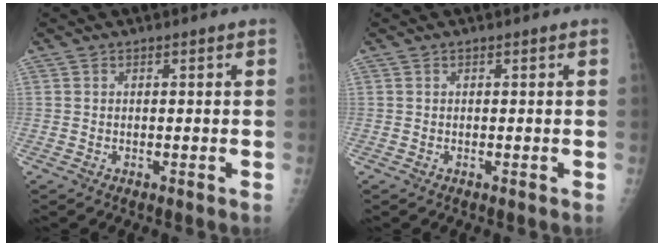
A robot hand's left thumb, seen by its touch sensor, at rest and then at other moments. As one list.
[{"total": 0.0}]